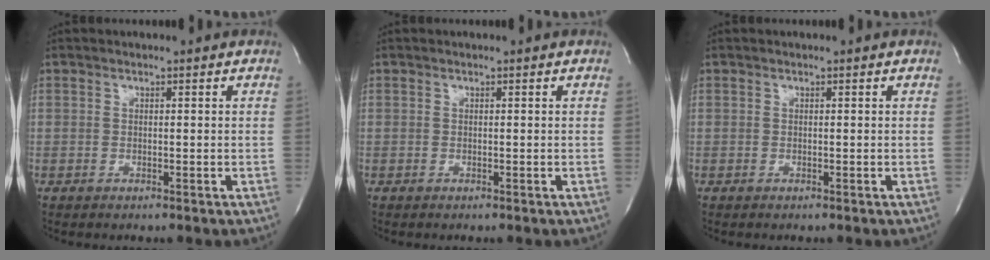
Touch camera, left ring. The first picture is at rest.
{"total": 0.0}
{"total": 0.0}